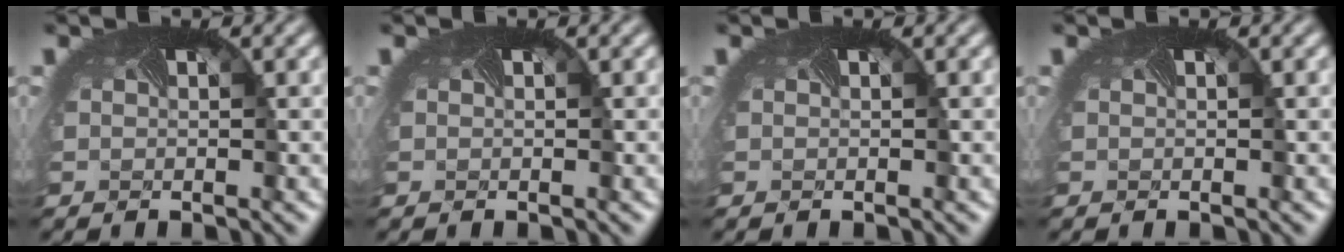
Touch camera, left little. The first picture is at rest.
{"total": 0.0}
{"total": 0.0}
{"total": 0.0}